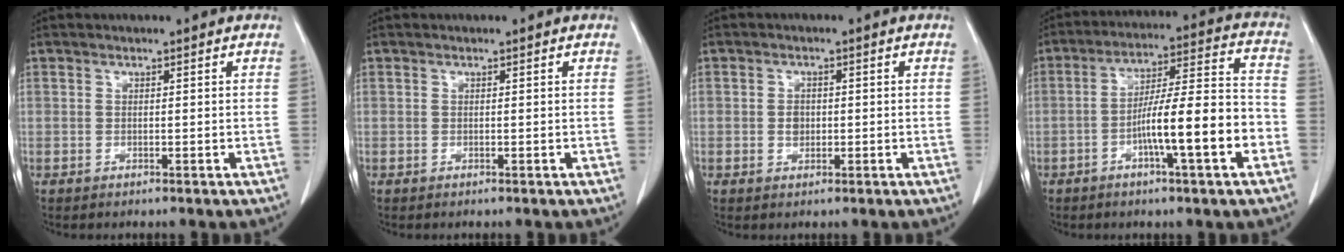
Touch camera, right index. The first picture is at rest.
{"total": 0.0}
{"total": 1.9, "force": [-0.2, 1.4, 1.2], "torque": [-0.021, 0.003, -0.001]}
{"total": 13.6, "force": [-4.6, 0.8, 12.7], "torque": [-0.208, 0.014, -0.074]}